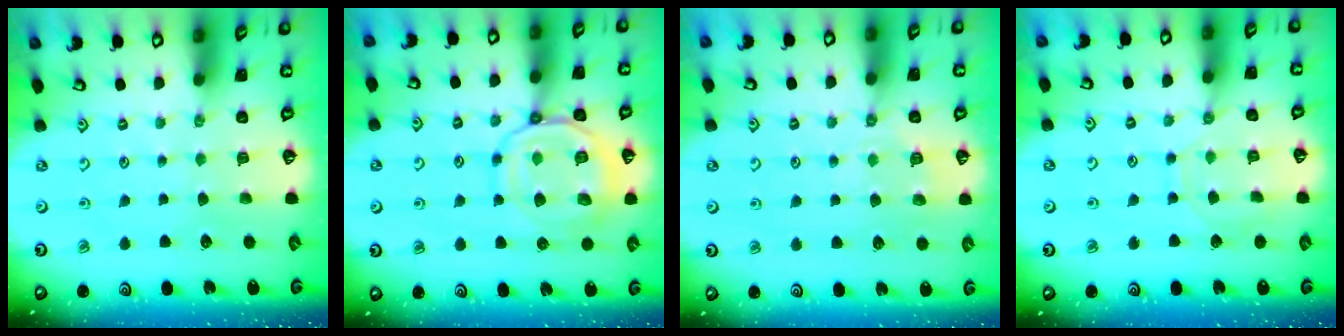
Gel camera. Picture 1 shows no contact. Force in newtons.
{"total": 14.0, "press": 14.0, "slide": 1.3}
{"total": 5.2, "press": 5.1, "slide": 1.0}
{"total": 7.7, "press": 7.6, "slide": 0.7}